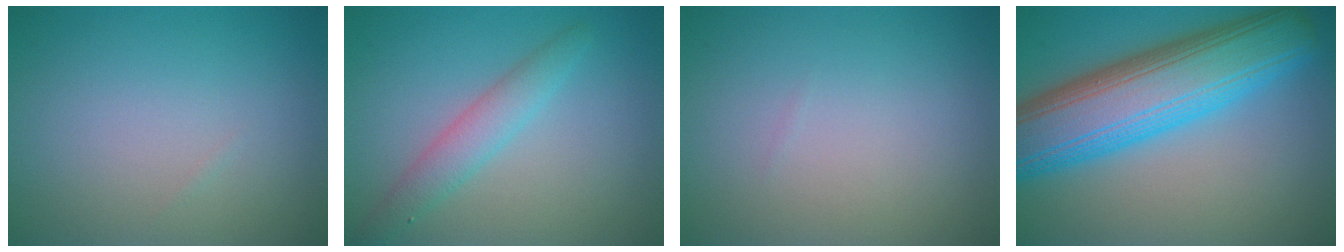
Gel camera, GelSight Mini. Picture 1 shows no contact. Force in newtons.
{"total": 2.8, "press": 2.8, "slide": 0.1}
{"total": 0.0}
{"total": 12.0, "press": 12.0, "slide": 0.2}